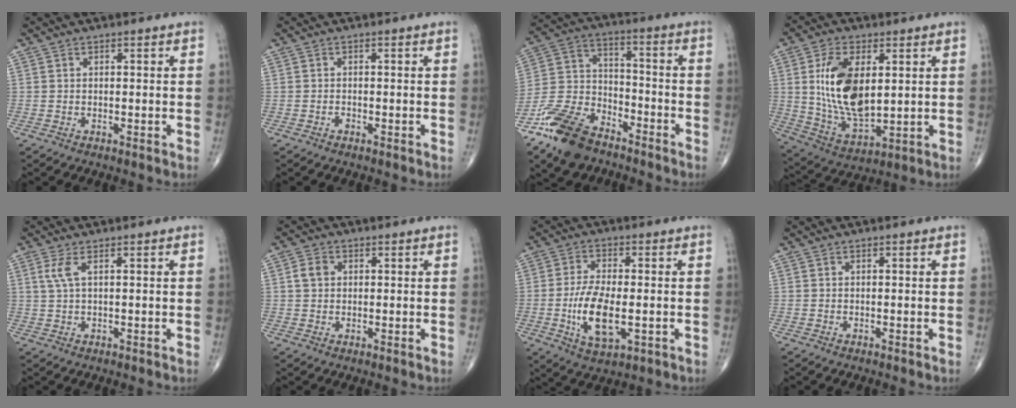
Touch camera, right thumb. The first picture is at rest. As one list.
[{"total": 0.6, "force": [-0.5, 0.3, 0.2], "torque": [-0.004, 0.003, -0.009]}, {"total": 14.9, "force": [-10.6, 7.9, 7.0], "torque": [-0.122, 0.061, -0.205]}, {"total": 15.6, "force": [2.9, 8.2, 12.9], "torque": [-0.236, -0.020, 0.065]}, {"total": 2.6, "force": [0.9, 0.6, 2.4], "torque": [-0.069, 0.008, 0.026]}, {"total": 3.0, "force": [0.6, 2.5, 1.7], "torque": [-0.028, 0.005, 0.010]}, {"total": 10.3, "force": [-2.1, 4.6, 9.0], "torque": [-0.171, -0.002, -0.034]}, {"total": 0.0}]